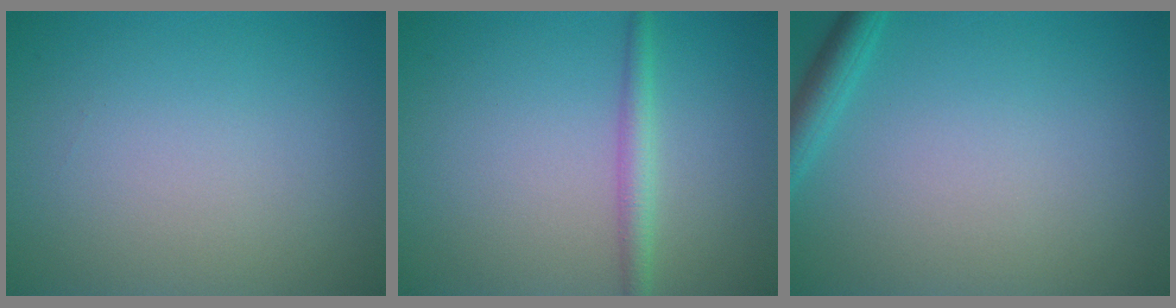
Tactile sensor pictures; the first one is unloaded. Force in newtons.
{"total": 2.0, "press": 2.0, "slide": 0.1}
{"total": 2.1, "press": 2.1, "slide": 0.1}